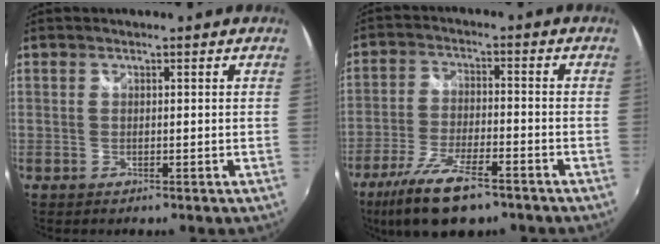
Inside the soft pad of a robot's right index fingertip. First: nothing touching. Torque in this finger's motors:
{"motor_torque": [1.19, -0.94, 0.42, 0.09]}